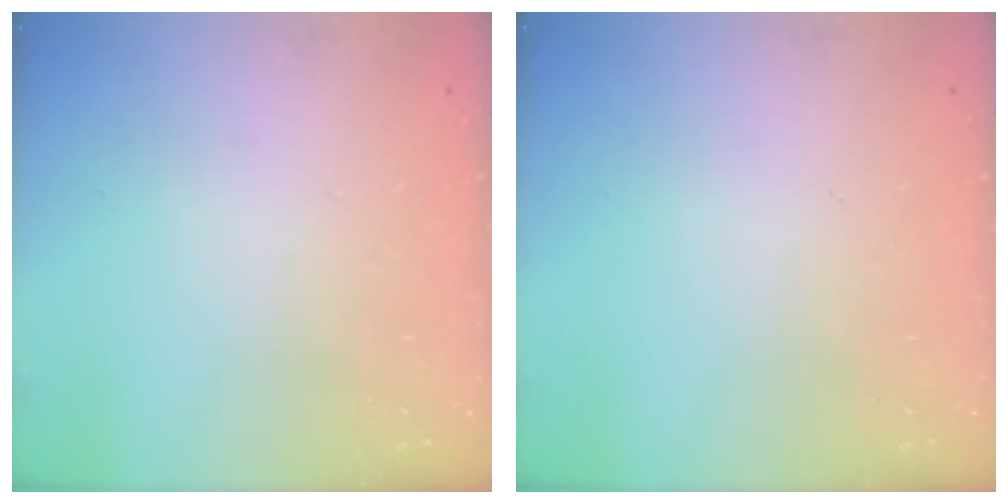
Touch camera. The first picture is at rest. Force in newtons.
{"total": 0.0}